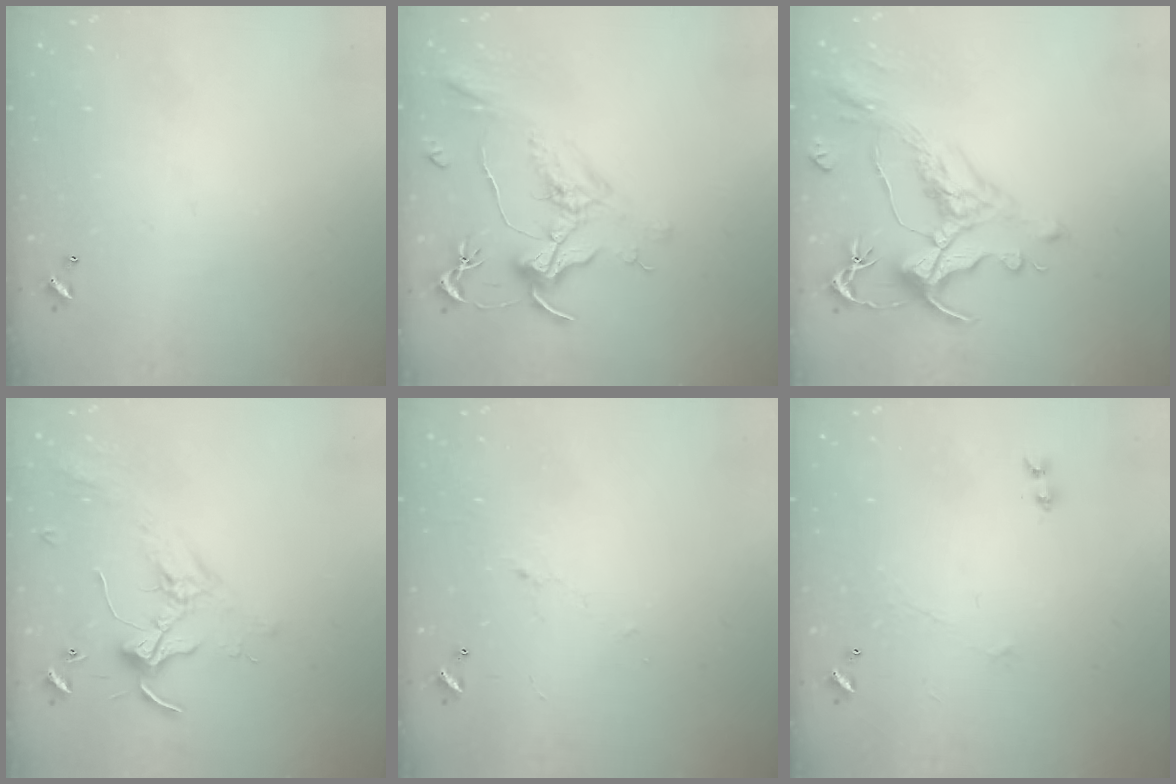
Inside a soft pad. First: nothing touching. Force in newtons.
{"total": 1.6, "press": 1.3, "slide": 0.9}
{"total": 1.5, "press": 0.9, "slide": 1.2}
{"total": 2.1, "press": 2.1, "slide": 0.4}
{"total": 0.6, "press": 0.2, "slide": 0.5}
{"total": 1.6, "press": 1.3, "slide": 0.9}